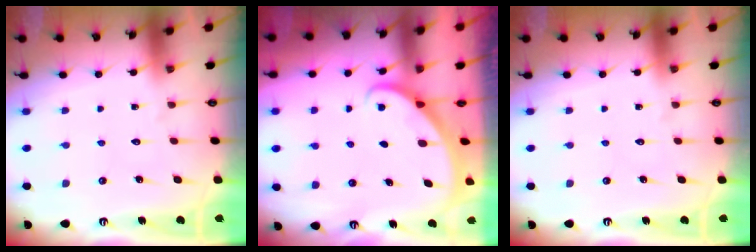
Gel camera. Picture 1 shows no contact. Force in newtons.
{"total": 2.0, "press": 2.0, "slide": 0.1}
{"total": 0.0}